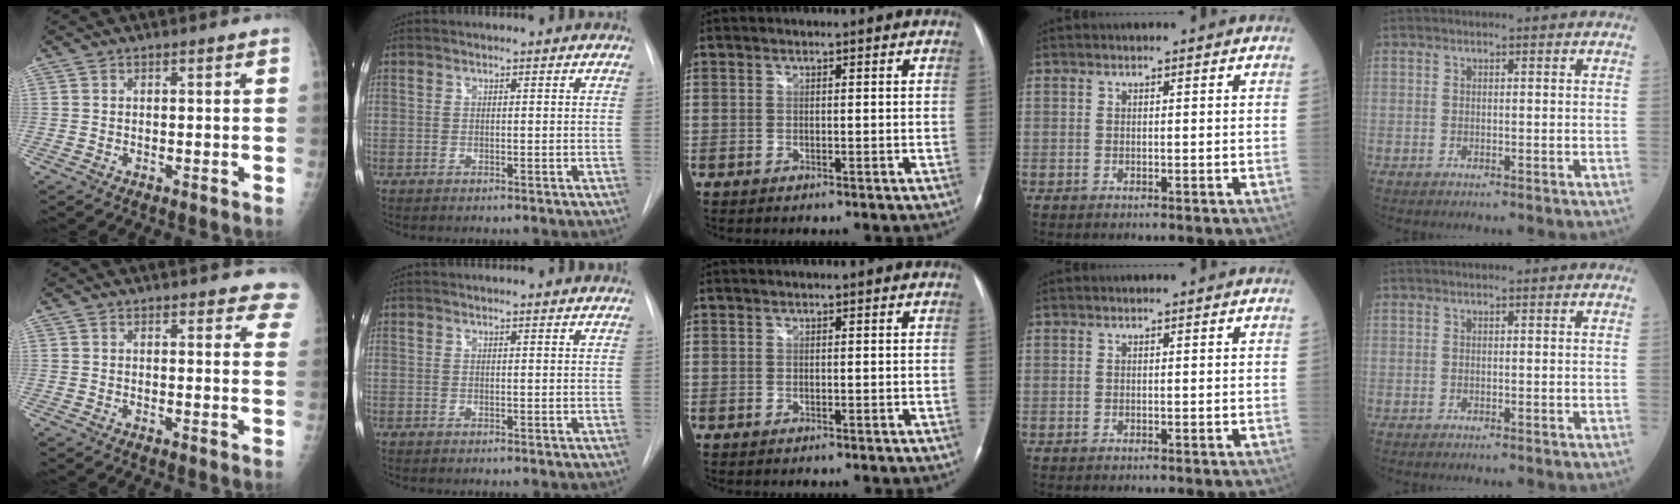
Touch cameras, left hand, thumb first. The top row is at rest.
{"thumb": {"total": 6.8, "force": [6.2, 2.4, 1.6], "torque": [0.031, -0.023, 0.044]}, "index": {"total": 4.6, "force": [4.4, 0.7, 1.2], "torque": [-0.015, 0.021, 0.044]}}